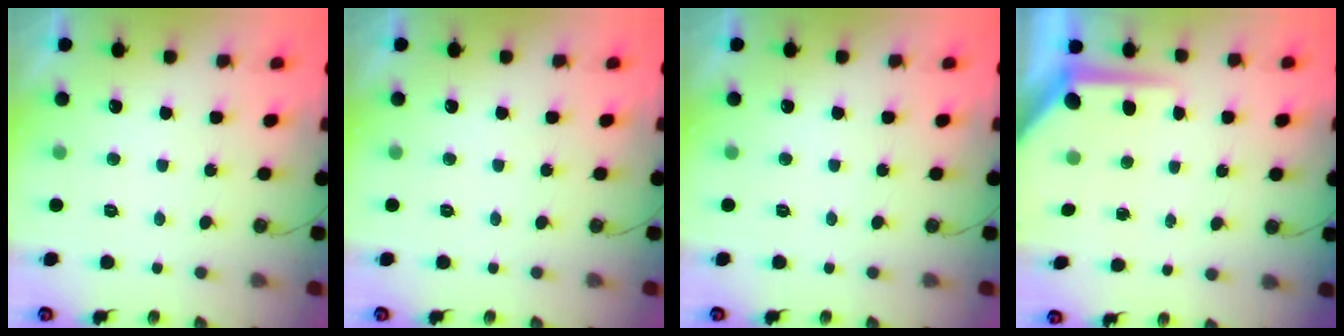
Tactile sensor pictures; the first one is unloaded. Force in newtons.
{"total": 0.0}
{"total": 0.0}
{"total": 7.3, "press": 7.2, "slide": 0.8}